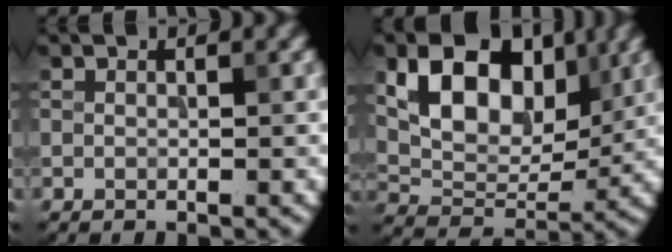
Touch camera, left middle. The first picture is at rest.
{"total": 9.2, "force": [3.4, 6.0, 6.1], "torque": [-0.104, -0.006, 0.058]}